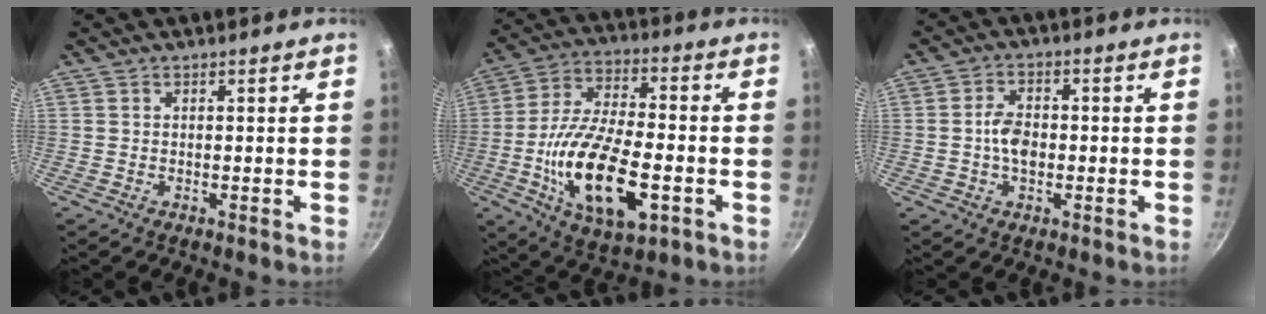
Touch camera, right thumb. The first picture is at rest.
{"total": 20.3, "force": [-5.4, 9.2, 17.2], "torque": [-0.312, 0.016, -0.096]}
{"total": 5.3, "force": [-0.6, 3.4, 4.1], "torque": [-0.063, 0.014, -0.016]}